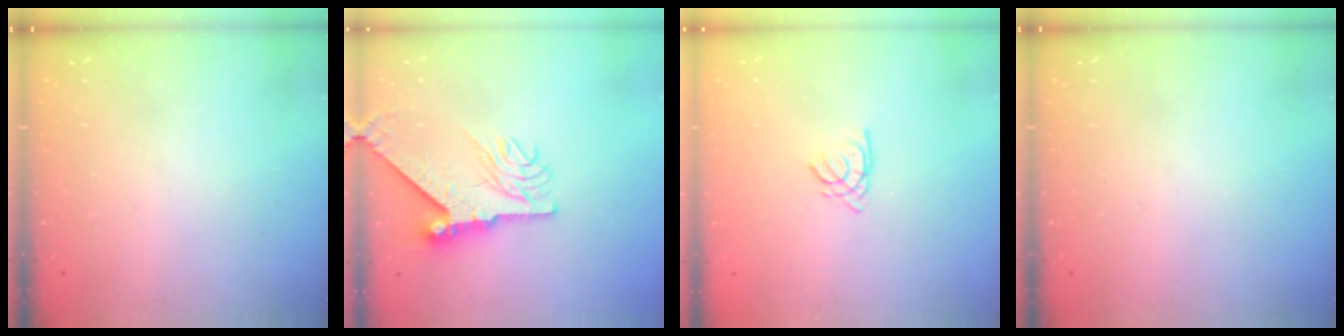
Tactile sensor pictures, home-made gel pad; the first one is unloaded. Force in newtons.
{"total": 10.0, "press": 9.8, "slide": 1.6}
{"total": 1.5, "press": 1.5, "slide": 0.1}
{"total": 0.0}